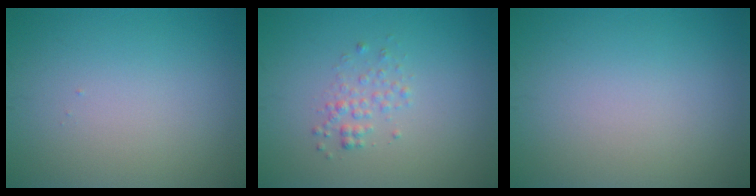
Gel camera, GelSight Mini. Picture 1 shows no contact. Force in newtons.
{"total": 1.4, "press": 1.4, "slide": 0.1}
{"total": 0.0}